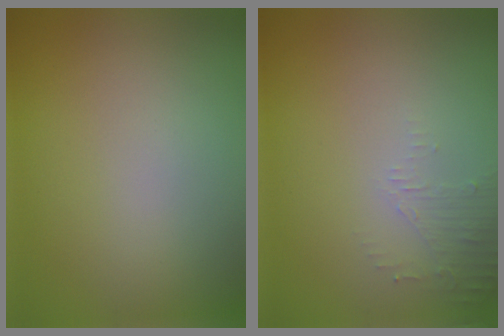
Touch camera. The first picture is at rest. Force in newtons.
{"total": 1.6, "press": 1.5, "slide": 0.4}